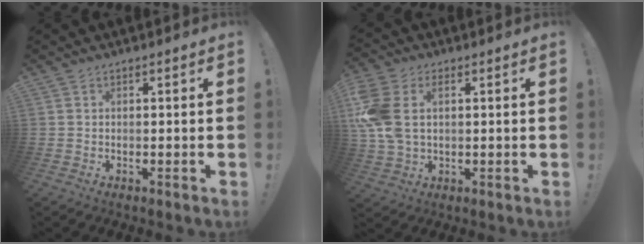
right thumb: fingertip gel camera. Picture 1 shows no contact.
{"total": 10.7, "force": [2.6, 7.0, 7.6], "torque": [-0.168, -0.009, 0.048]}